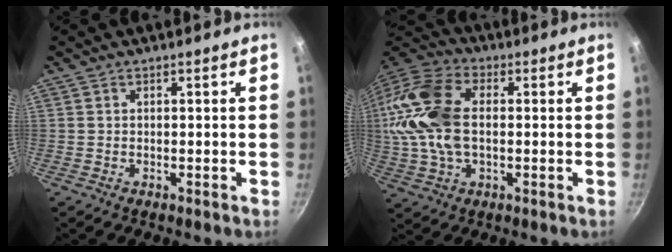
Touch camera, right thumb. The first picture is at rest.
{"total": 19.1, "force": [1.1, 11.9, 14.9], "torque": [-0.299, 0.025, 0.008]}